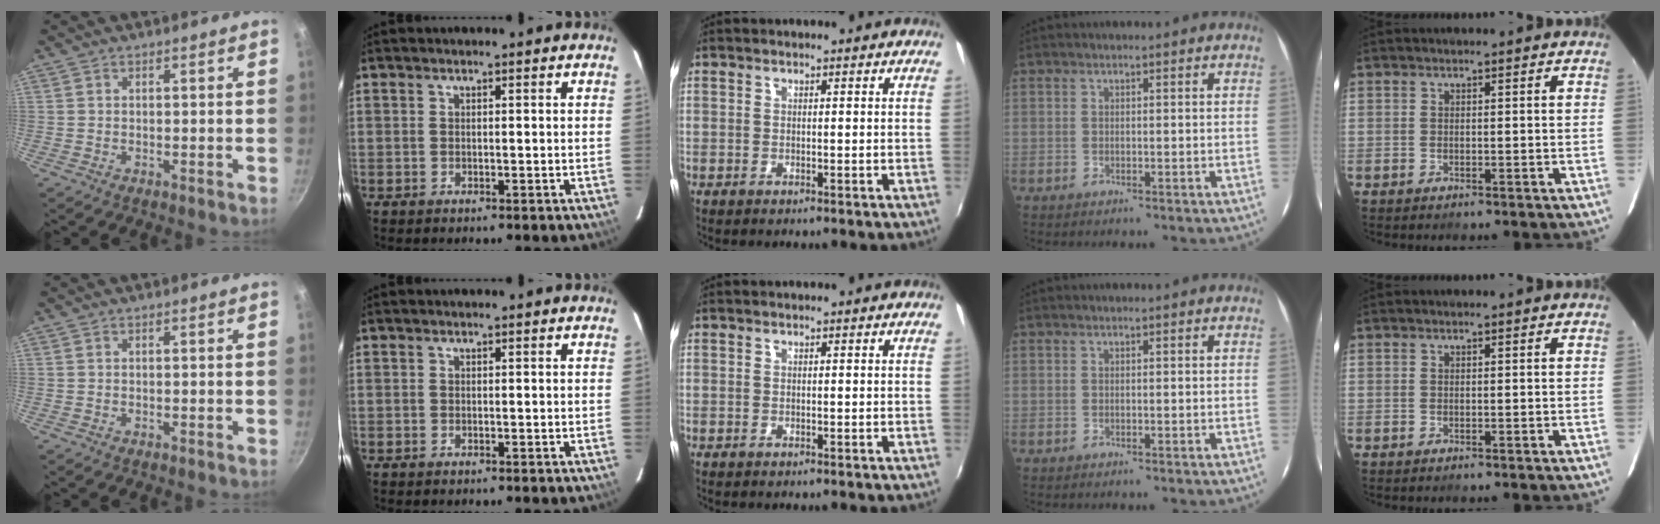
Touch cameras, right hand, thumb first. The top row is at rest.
{}